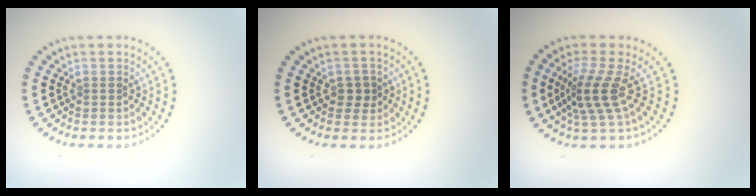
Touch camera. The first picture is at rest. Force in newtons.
{"total": 1.5, "press": 1.4, "slide": 0.5}
{"total": 3.5, "press": 2.4, "slide": 2.5}